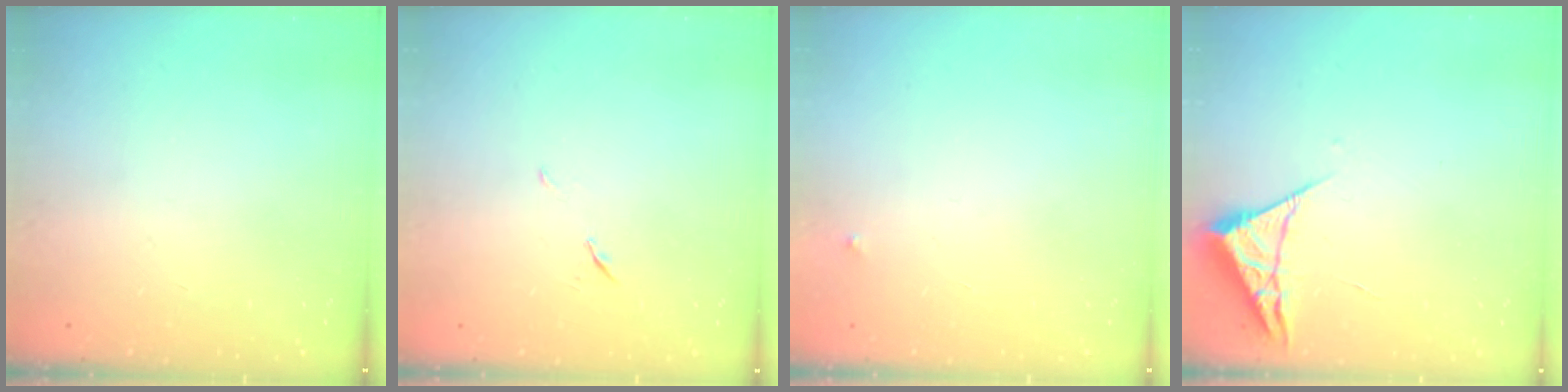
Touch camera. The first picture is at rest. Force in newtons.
{"total": 3.8, "press": 3.4, "slide": 1.7}
{"total": 2.5, "press": 2.4, "slide": 0.4}
{"total": 4.2, "press": 4.2, "slide": 0.5}